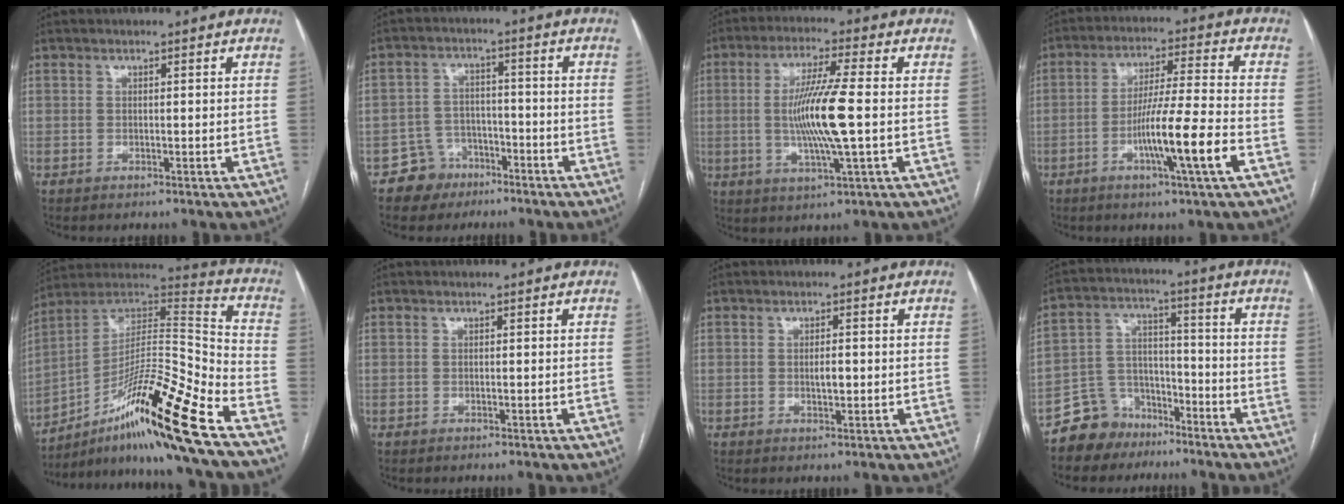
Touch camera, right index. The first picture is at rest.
{"total": 5.9, "force": [-3.7, 4.6, 0.2], "torque": [0.008, 0.014, -0.059]}
{"total": 11.0, "force": [-0.5, 0.0, 11.0], "torque": [-0.215, -0.006, -0.012]}
{"total": 11.5, "force": [-4.3, -0.9, 10.7], "torque": [-0.187, -0.009, -0.078]}
{"total": 21.8, "force": [-13.6, -0.7, 17.1], "torque": [-0.286, 0.005, -0.238]}
{"total": 0.0}
{"total": 2.0, "force": [-0.1, 0.6, 1.9], "torque": [-0.034, 0.001, -0.001]}
{"total": 8.6, "force": [-6.3, 5.8, 0.5], "torque": [-0.005, 0.035, -0.114]}